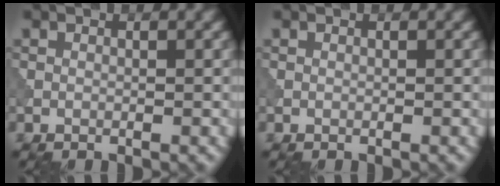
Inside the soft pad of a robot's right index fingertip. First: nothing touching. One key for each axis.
{"total": 0.0}